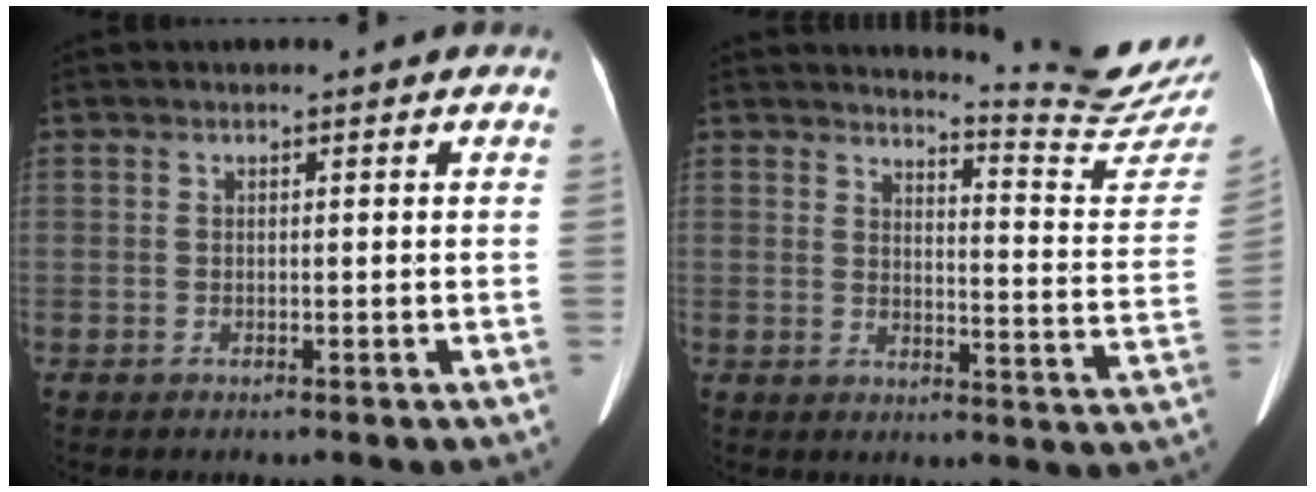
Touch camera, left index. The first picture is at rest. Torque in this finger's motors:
{"motor_torque": [0.65, -1.28, 0.01, 0.00]}